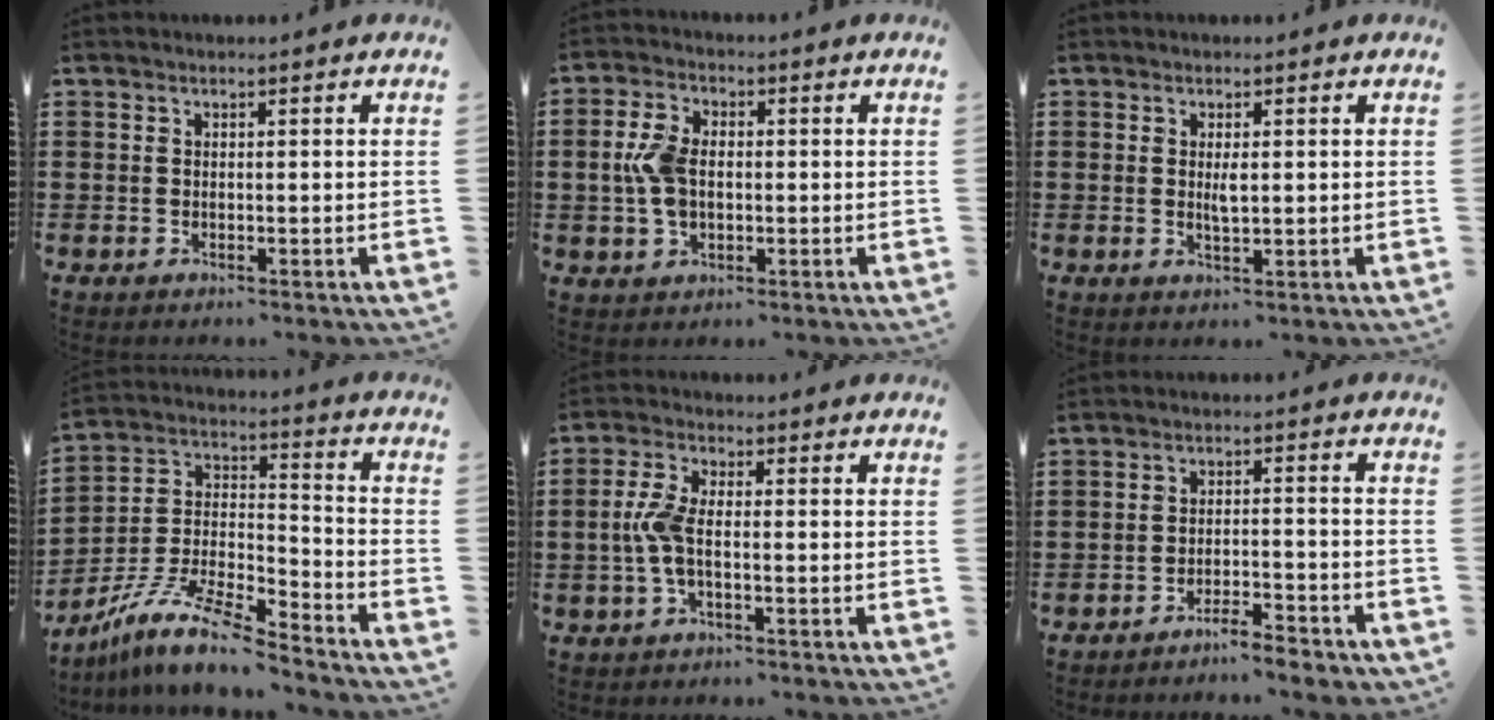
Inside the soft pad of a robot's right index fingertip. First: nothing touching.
{"total": 5.9, "force": [0.0, 3.7, 4.6], "torque": [-0.121, 0.002, -0.010]}
{"total": 2.4, "force": [0.3, 0.7, 2.2], "torque": [-0.044, 0.001, 0.004]}
{"total": 11.0, "force": [-9.4, 1.6, 5.6], "torque": [-0.119, 0.010, -0.190]}
{"total": 5.0, "force": [-0.8, 1.8, 4.6], "torque": [-0.118, -0.006, -0.025]}
{"total": 3.8, "force": [-3.7, -0.1, 1.0], "torque": [-0.020, -0.001, -0.076]}